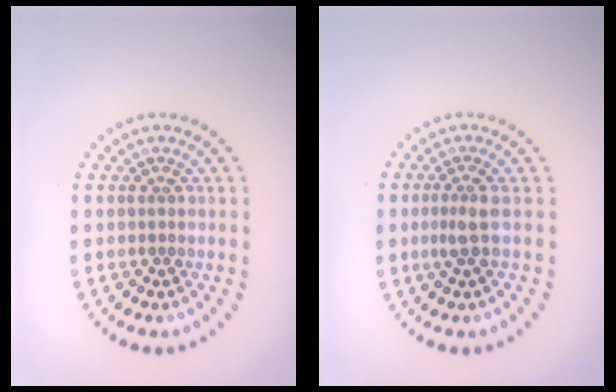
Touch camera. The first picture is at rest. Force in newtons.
{"total": 1.7, "press": 1.3, "slide": 1.1}